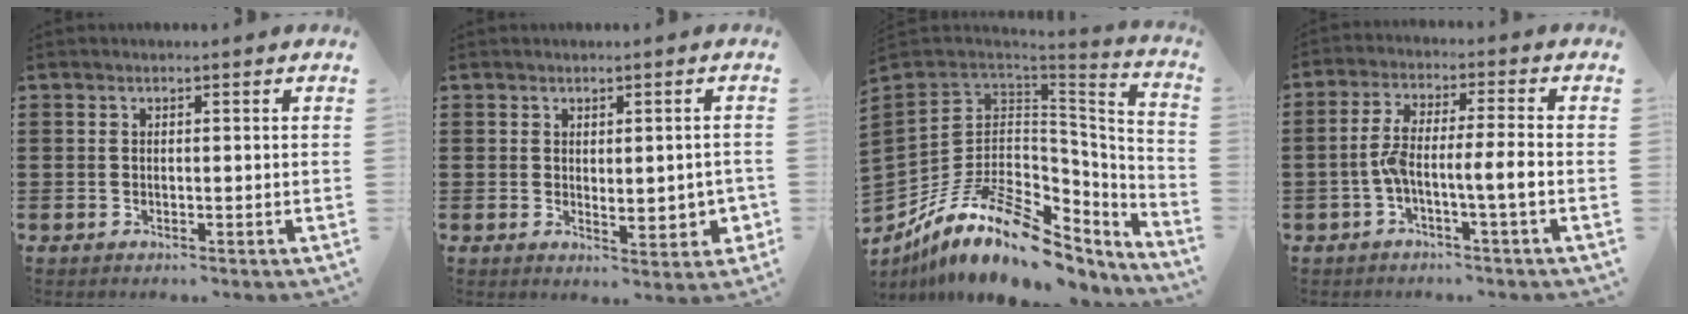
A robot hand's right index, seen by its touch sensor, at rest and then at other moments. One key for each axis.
{"total": 3.0, "fx": 0.8, "fy": 1.6, "fz": 2.4, "tx": -0.032, "ty": 0.002, "tz": 0.013}
{"total": 17.2, "fx": -8.8, "fy": 8.8, "fz": 11.9, "tx": -0.261, "ty": 0.029, "tz": -0.152}
{"total": 6.9, "fx": -2.1, "fy": 0.5, "fz": 6.6, "tx": -0.135, "ty": -0.005, "tz": -0.047}